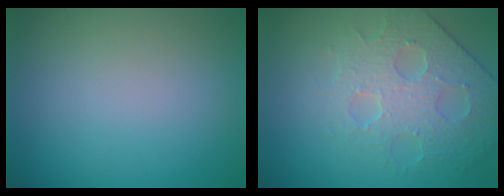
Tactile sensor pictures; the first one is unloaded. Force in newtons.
{"total": 4.0, "press": 4.0, "slide": 0.5}